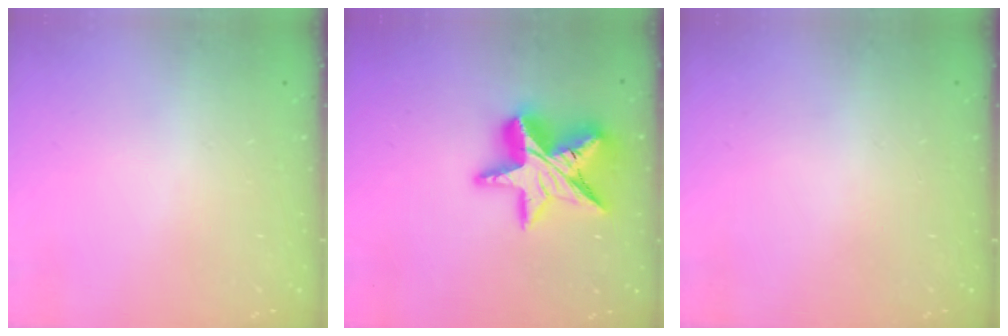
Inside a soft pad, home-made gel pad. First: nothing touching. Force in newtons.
{"total": 18.8, "press": 18.7, "slide": 1.4}
{"total": 0.0}